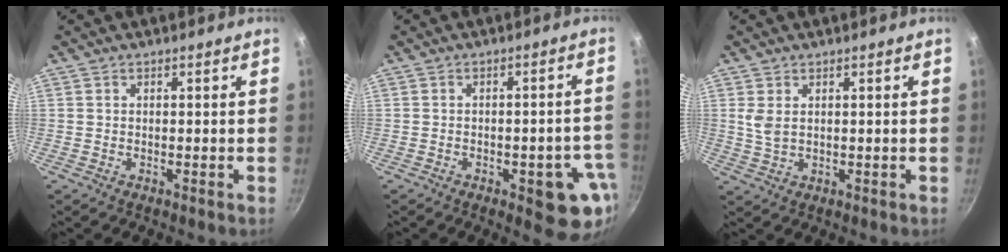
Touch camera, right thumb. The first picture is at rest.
{"total": 10.5, "force": [-3.7, 4.2, 8.8], "torque": [-0.066, 0.016, -0.044]}
{"total": 3.2, "force": [0.9, 1.8, 2.4], "torque": [-0.045, -0.006, 0.022]}